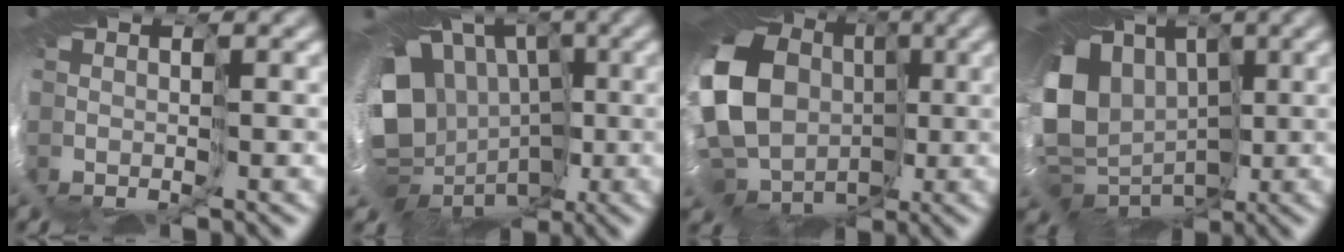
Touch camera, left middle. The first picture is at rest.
{"total": 13.2, "force": [0.2, 11.2, 7.0], "torque": [-0.136, -0.010, 0.023]}
{"total": 19.5, "force": [-0.6, 17.2, 9.1], "torque": [-0.168, -0.005, -0.049]}
{"total": 12.7, "force": [0.8, 10.4, 7.3], "torque": [-0.142, -0.006, 0.023]}